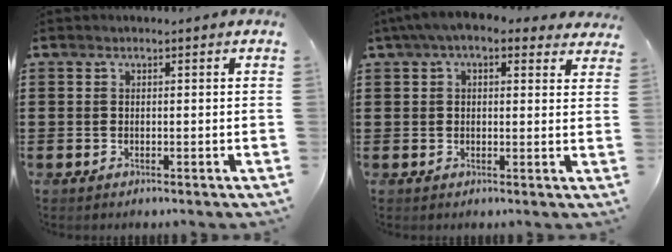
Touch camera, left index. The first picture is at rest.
{"total": 5.1, "force": [3.6, 1.6, 3.2], "torque": [-0.073, 0.001, 0.065]}